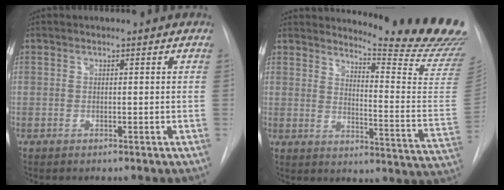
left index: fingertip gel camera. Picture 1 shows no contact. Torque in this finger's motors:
{"motor_torque": [0.98, -1.16, 0.15, 0.02]}